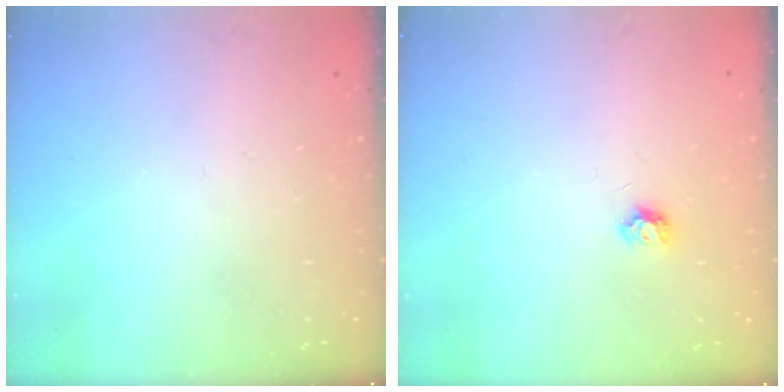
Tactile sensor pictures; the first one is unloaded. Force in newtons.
{"total": 5.3, "press": 5.2, "slide": 0.4}